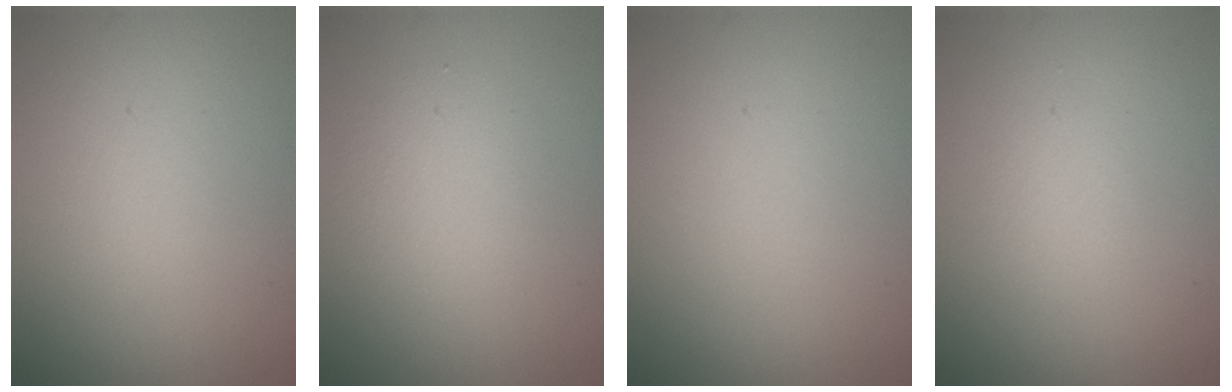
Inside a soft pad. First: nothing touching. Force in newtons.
{"total": 2.5, "press": 2.5, "slide": 0.2}
{"total": 0.0}
{"total": 0.7, "press": 0.7, "slide": 0.0}